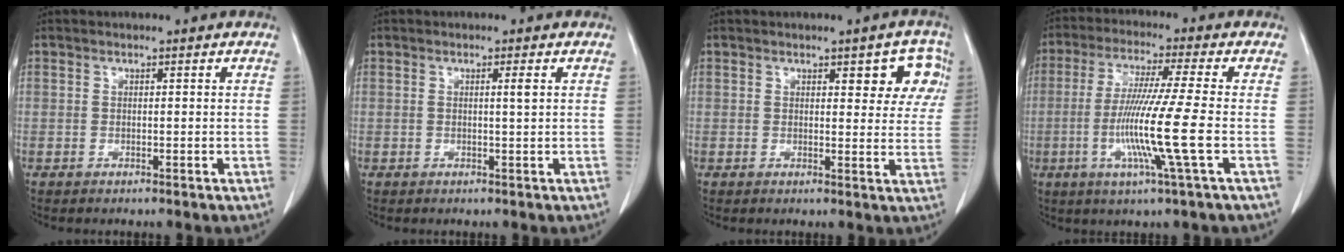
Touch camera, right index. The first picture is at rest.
{"total": 1.3, "force": [0.3, -0.2, 1.2], "torque": [-0.022, -0.001, 0.004]}
{"total": 6.2, "force": [2.8, 2.5, 5.0], "torque": [-0.038, 0.008, 0.028]}
{"total": 12.0, "force": [-2.7, -1.6, 11.6], "torque": [-0.232, -0.022, -0.057]}